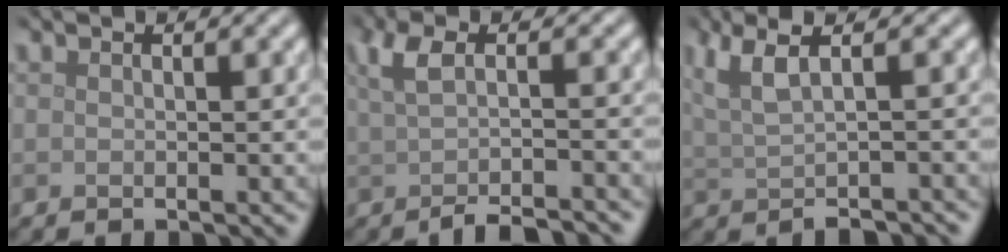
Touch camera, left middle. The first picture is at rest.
{"total": 4.1, "force": [-1.4, 1.1, 3.6], "torque": [-0.060, -0.007, -0.026]}
{"total": 4.3, "force": [0.8, 1.6, 4.0], "torque": [-0.062, 0.005, 0.018]}